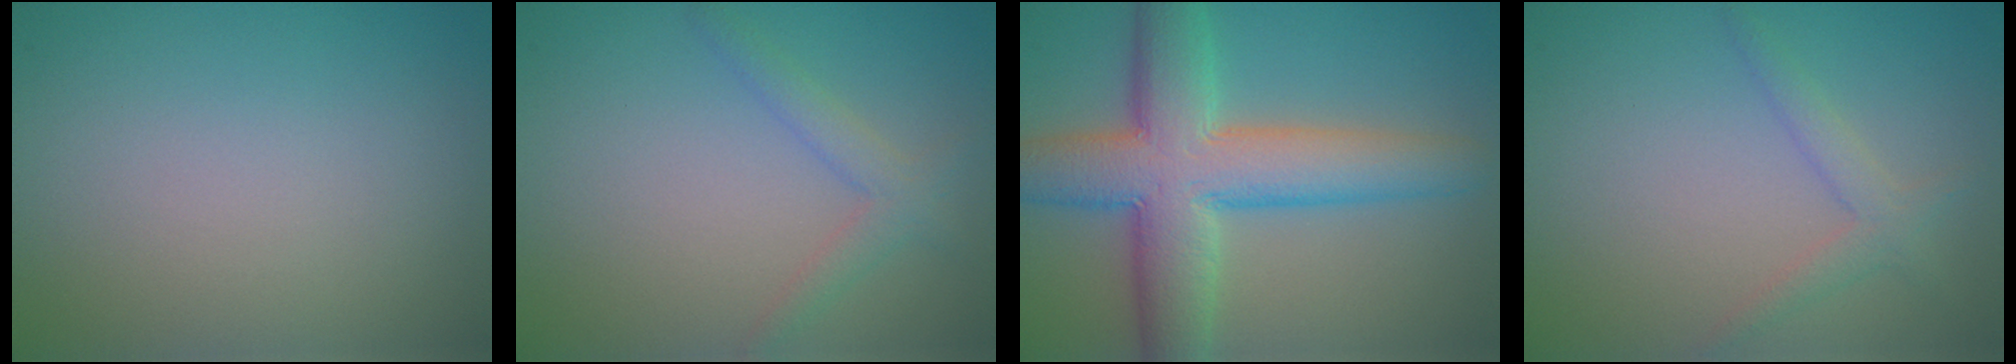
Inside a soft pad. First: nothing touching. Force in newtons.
{"total": 2.1, "press": 2.1, "slide": 0.1}
{"total": 9.4, "press": 9.4, "slide": 0.3}
{"total": 2.0, "press": 2.0, "slide": 0.1}